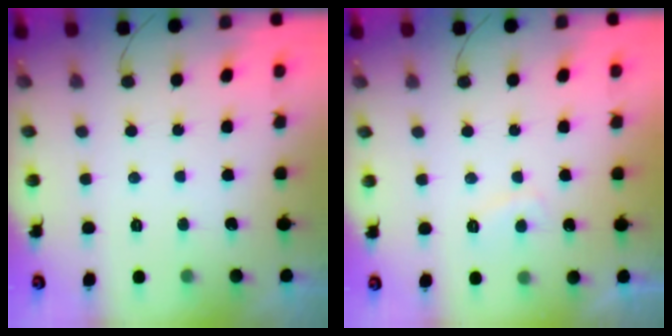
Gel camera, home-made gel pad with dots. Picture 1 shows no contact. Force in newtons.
{"total": 3.4, "press": 3.3, "slide": 1.0}